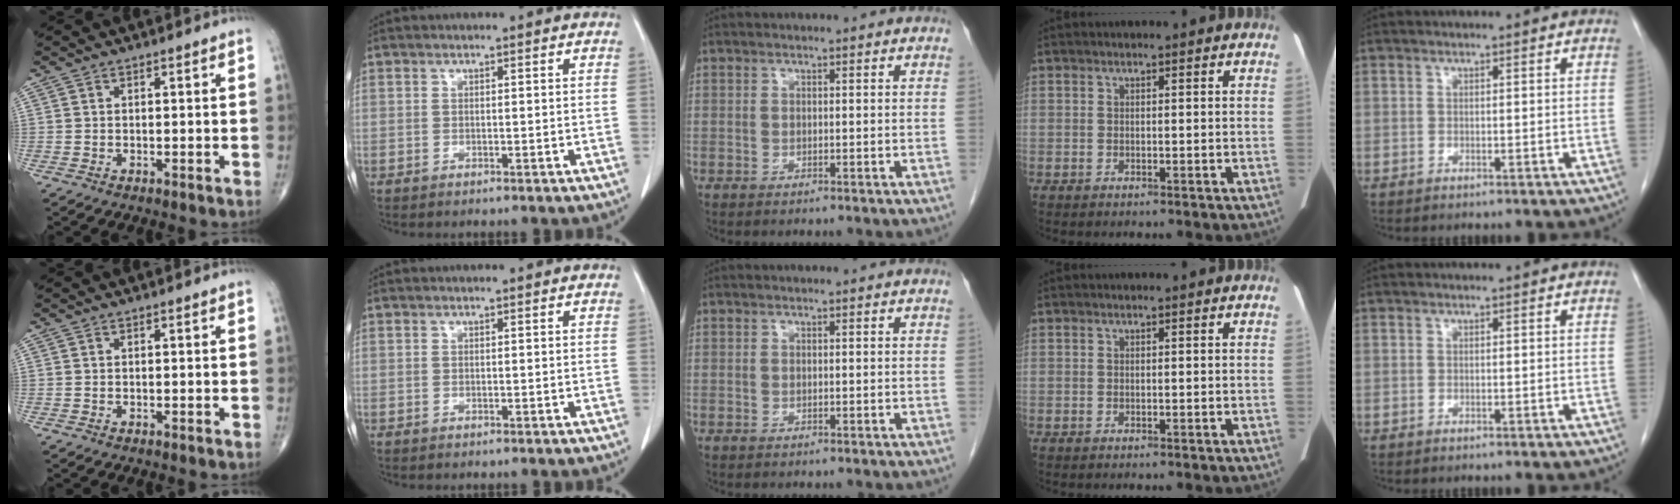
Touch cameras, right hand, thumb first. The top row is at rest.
{}